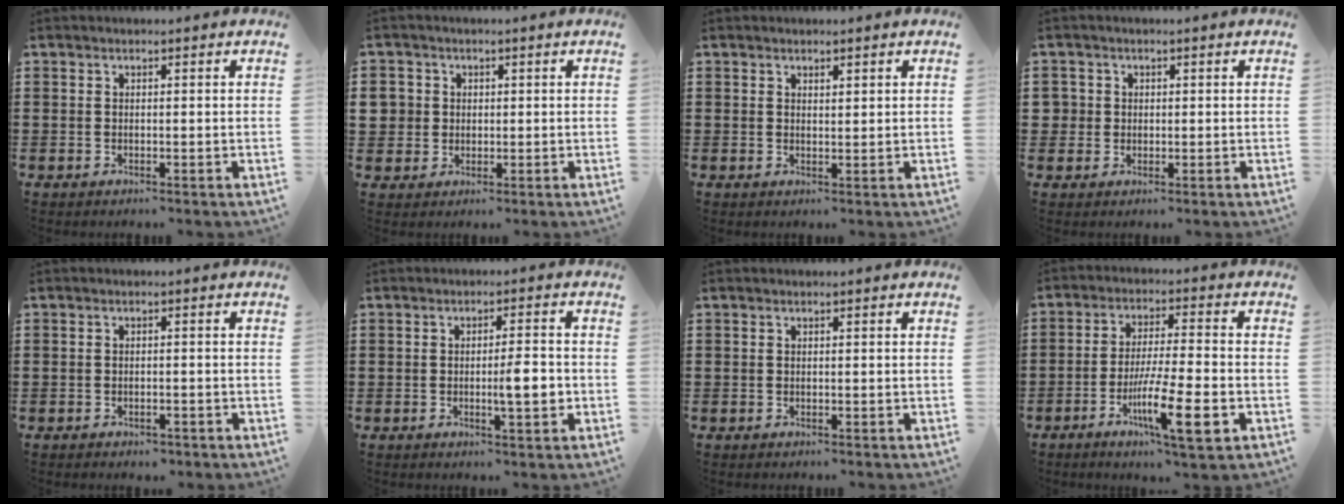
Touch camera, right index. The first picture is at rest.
{"total": 3.4, "force": [0.7, 3.3, 0.6], "torque": [-0.035, 0.009, 0.008]}
{"total": 1.0, "force": [0.9, 0.3, 0.2], "torque": [-0.004, 0.002, 0.017]}
{"total": 2.0, "force": [0.3, 1.9, 0.3], "torque": [-0.015, 0.009, 0.003]}
{"total": 1.2, "force": [-1.1, 0.3, 0.3], "torque": [-0.010, -0.001, -0.022]}
{"total": 4.8, "force": [-0.7, 0.7, 4.7], "torque": [-0.071, -0.003, -0.015]}
{"total": 0.0}
{"total": 11.7, "force": [-4.7, 1.8, 10.5], "torque": [-0.202, -0.010, -0.087]}